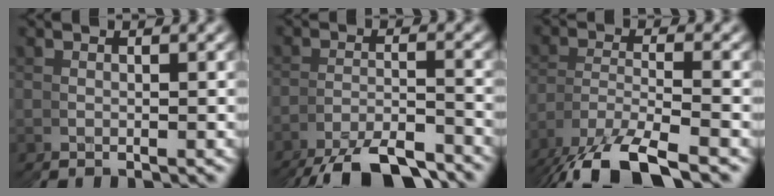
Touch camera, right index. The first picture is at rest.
{"total": 6.9, "force": [-6.0, 1.5, 3.1], "torque": [-0.044, -0.007, -0.095]}
{"total": 5.3, "force": [-1.8, 2.9, 4.0], "torque": [-0.087, -0.010, -0.022]}